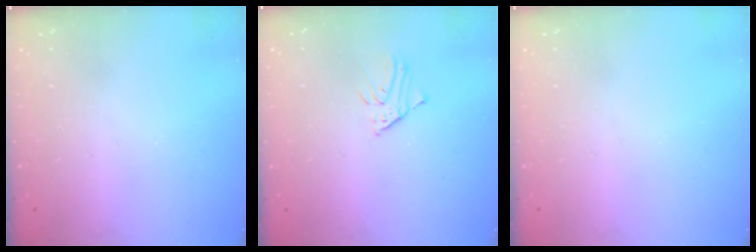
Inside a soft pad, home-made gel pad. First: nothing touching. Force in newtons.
{"total": 2.4, "press": 2.4, "slide": 0.2}
{"total": 0.0}